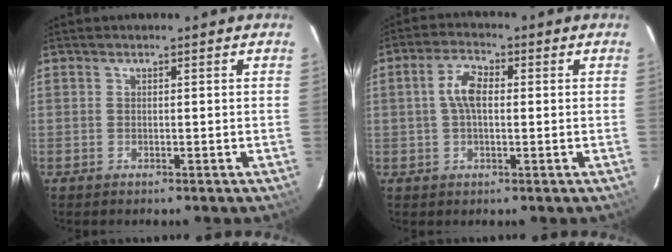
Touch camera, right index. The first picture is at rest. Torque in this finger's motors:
{"motor_torque": [0.58, 0.20, 0.17, 0.10]}